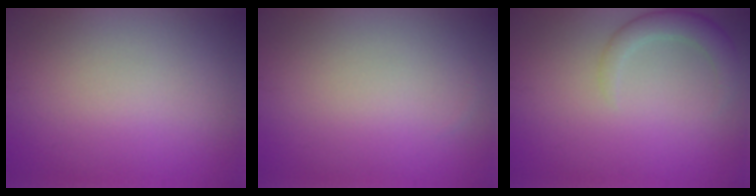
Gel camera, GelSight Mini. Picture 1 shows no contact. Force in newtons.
{"total": 0.0}
{"total": 2.8, "press": 2.7, "slide": 0.2}